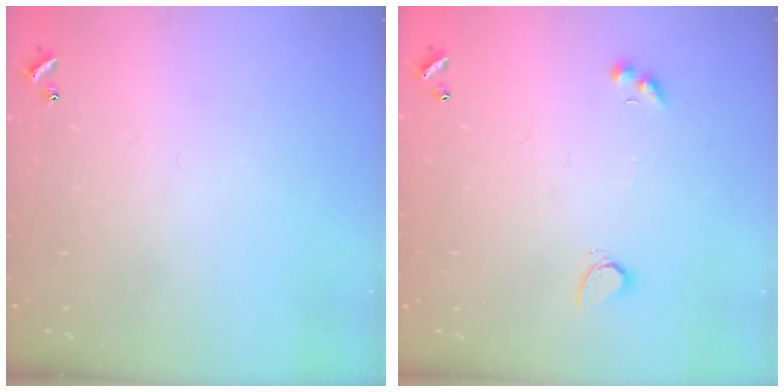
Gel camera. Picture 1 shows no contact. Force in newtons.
{"total": 3.3, "press": 2.8, "slide": 1.7}